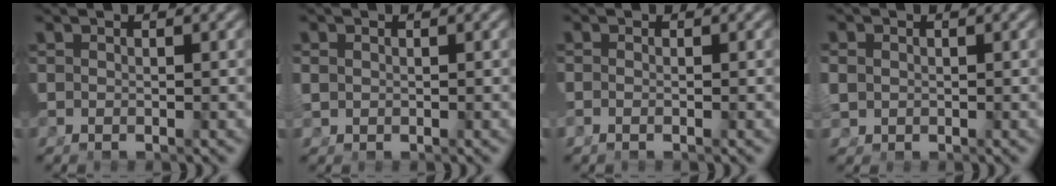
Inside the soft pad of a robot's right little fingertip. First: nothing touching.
{"total": 1.2, "force": [0.3, 0.9, 0.7], "torque": [-0.025, -0.009, 0.014]}
{"total": 1.6, "force": [-0.8, 1.1, 1.0], "torque": [-0.035, -0.008, -0.014]}
{"total": 2.1, "force": [-0.1, 1.9, 1.0], "torque": [-0.039, -0.020, 0.012]}